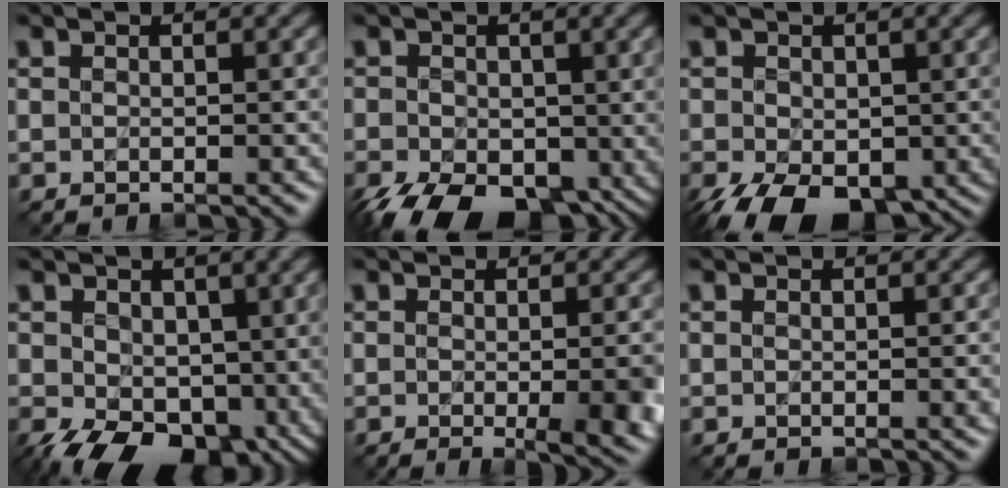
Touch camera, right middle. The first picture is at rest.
{"total": 10.5, "force": [-4.6, 6.1, 7.2], "torque": [-0.124, -0.039, -0.071]}
{"total": 8.5, "force": [-4.0, 4.7, 5.7], "torque": [-0.114, -0.031, -0.061]}
{"total": 10.7, "force": [-3.1, 6.7, 7.7], "torque": [-0.139, -0.035, -0.042]}
{"total": 7.2, "force": [-1.2, 2.8, 6.6], "torque": [-0.050, -0.007, -0.006]}
{"total": 1.6, "force": [0.0, 0.6, 1.5], "torque": [-0.010, -0.003, 0.001]}